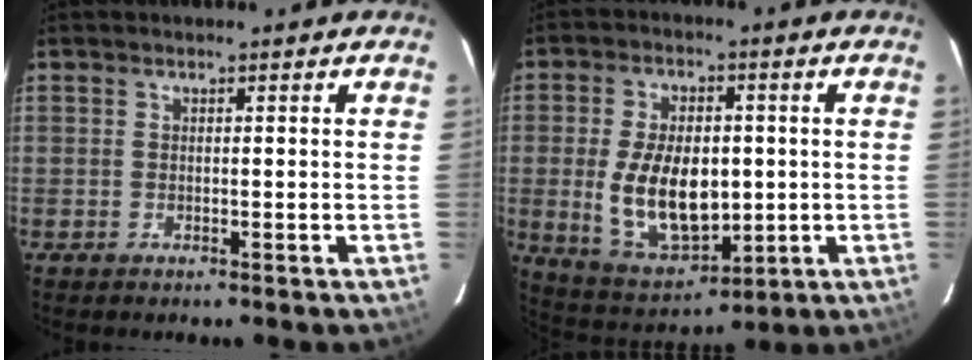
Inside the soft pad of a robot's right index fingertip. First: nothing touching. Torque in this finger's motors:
{"motor_torque": [1.06, -0.63, 0.62, 0.21]}